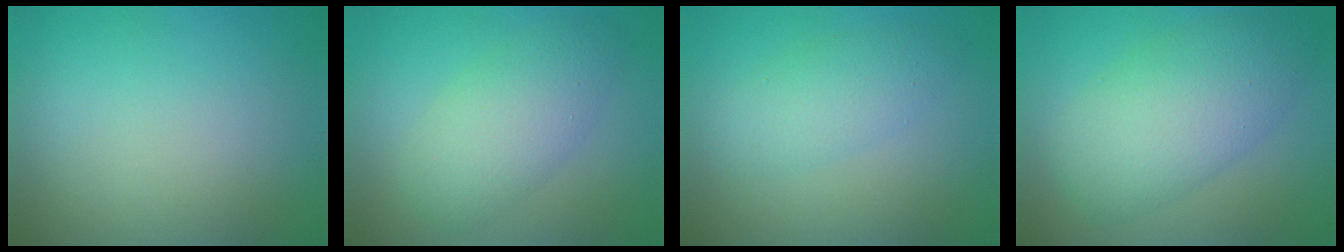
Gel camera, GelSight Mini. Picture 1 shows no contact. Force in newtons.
{"total": 4.8, "press": 4.8, "slide": 0.1}
{"total": 3.1, "press": 3.1, "slide": 0.0}
{"total": 7.2, "press": 7.2, "slide": 0.2}